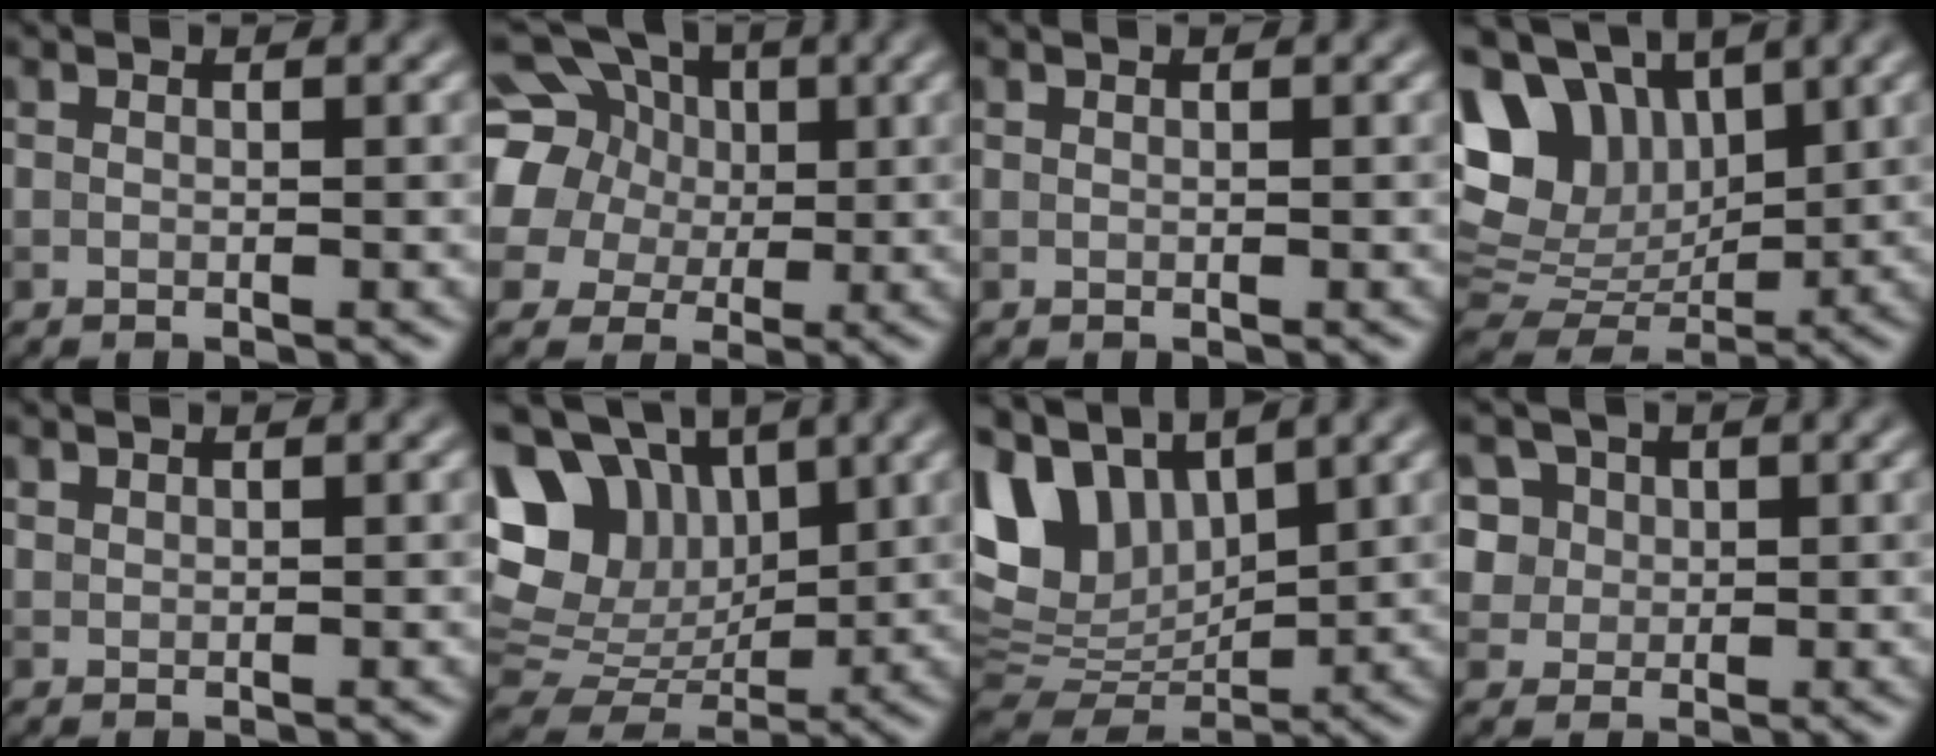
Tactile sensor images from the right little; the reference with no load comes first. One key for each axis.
{"total": 15.4, "fx": 4.9, "fy": 13.0, "fz": 6.7, "tx": -0.193, "ty": 0.042, "tz": 0.074}
{"total": 0.0}
{"total": 10.6, "fx": 4.5, "fy": 7.2, "fz": 6.4, "tx": -0.143, "ty": 0.015, "tz": 0.082}
{"total": 0.6, "fx": 0.6, "fy": 0.1, "fz": 0.1, "tx": -0.004, "ty": 0.000, "tz": 0.015}
{"total": 12.2, "fx": 4.5, "fy": 8.9, "fz": 7.0, "tx": -0.142, "ty": 0.025, "tz": 0.078}
{"total": 9.8, "fx": 4.8, "fy": 6.0, "fz": 6.1, "tx": -0.141, "ty": 0.012, "tz": 0.095}
{"total": 7.0, "fx": 3.3, "fy": 5.5, "fz": 2.8, "tx": -0.053, "ty": 0.017, "tz": 0.043}